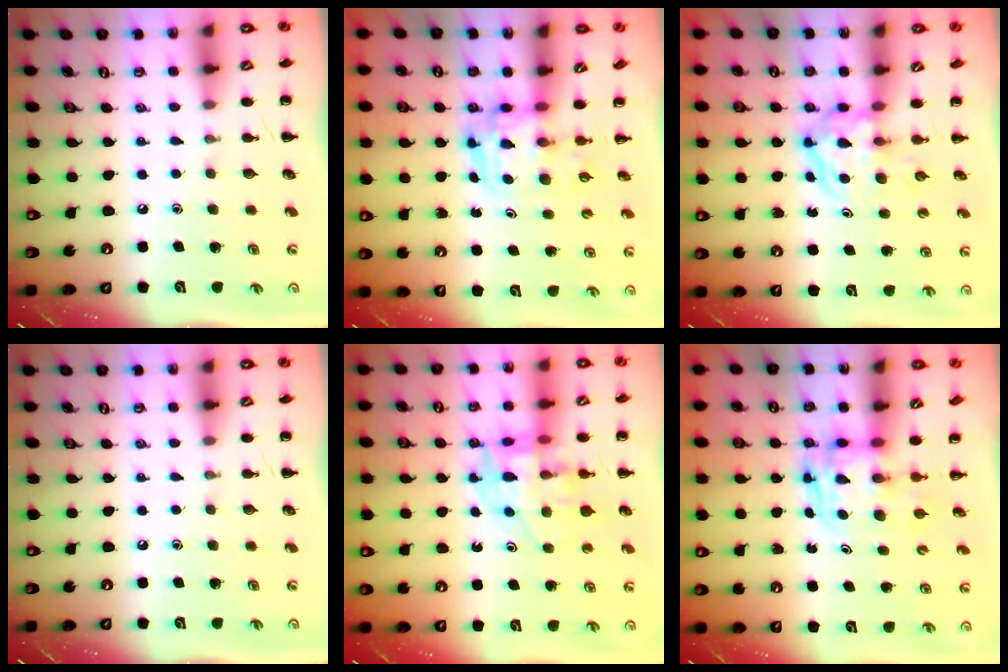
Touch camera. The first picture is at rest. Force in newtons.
{"total": 3.5, "press": 3.5, "slide": 0.6}
{"total": 3.8, "press": 3.8, "slide": 0.5}
{"total": 0.0}
{"total": 12.5, "press": 11.9, "slide": 3.7}
{"total": 2.8, "press": 2.8, "slide": 0.2}